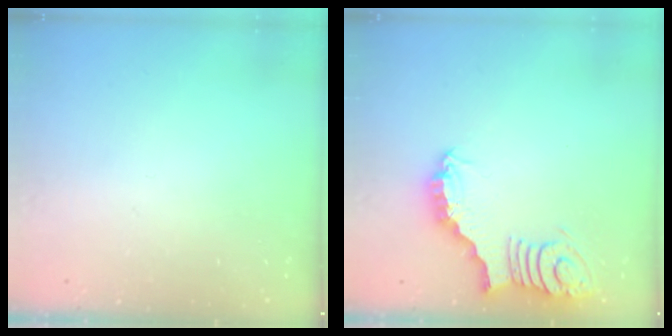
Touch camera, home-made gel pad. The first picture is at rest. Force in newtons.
{"total": 3.0, "press": 3.0, "slide": 0.2}